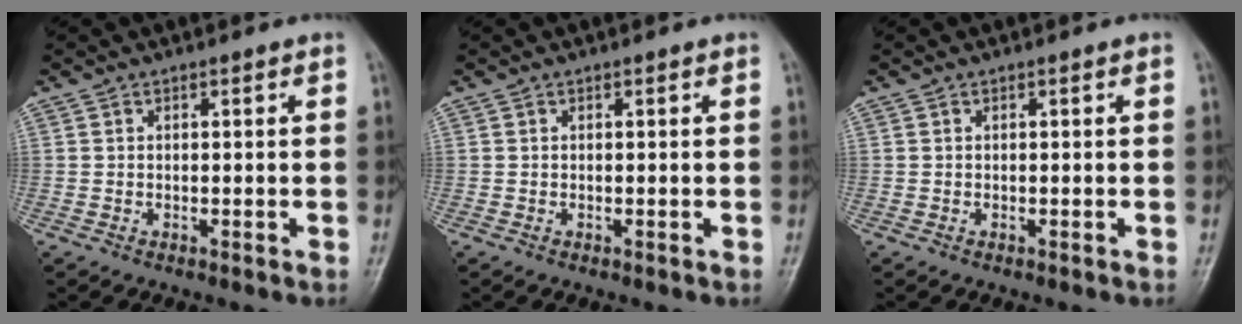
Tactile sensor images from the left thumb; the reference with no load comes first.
{"total": 0.0}
{"total": 0.0}